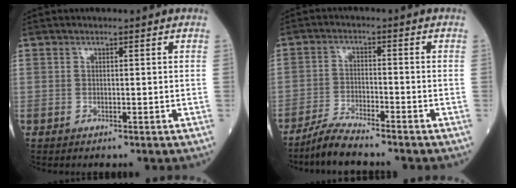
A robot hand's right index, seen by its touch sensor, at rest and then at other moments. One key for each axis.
{"total": 5.2, "fx": -4.7, "fy": 0.0, "fz": 2.1, "tx": -0.044, "ty": -0.019, "tz": -0.092}